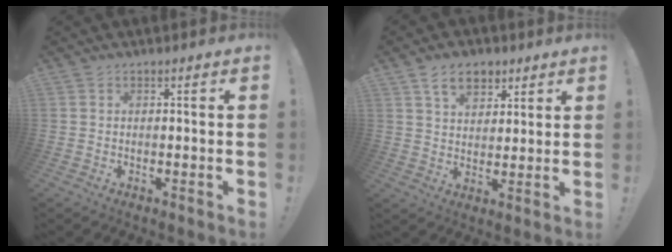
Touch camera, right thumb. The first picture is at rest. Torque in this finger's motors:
{"motor_torque": [0.01, 0.02, 0.44, 0.36, 0.00]}